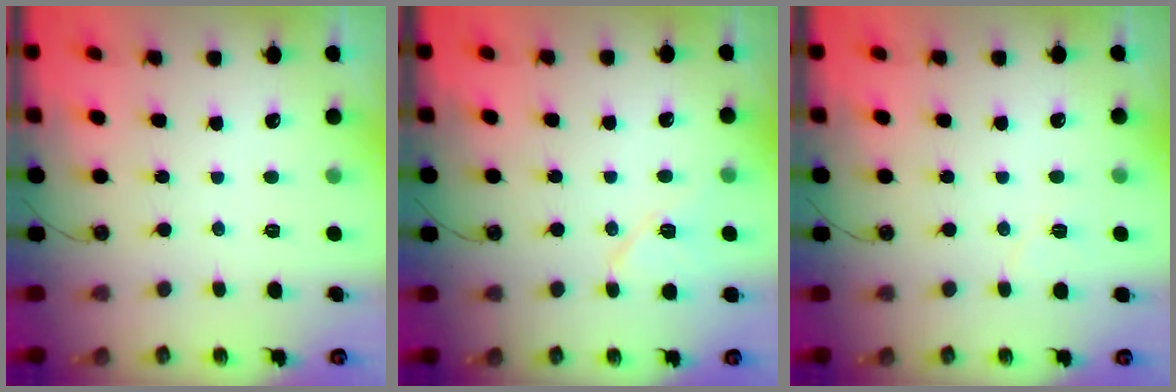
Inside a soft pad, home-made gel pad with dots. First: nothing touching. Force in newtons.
{"total": 8.9, "press": 8.9, "slide": 0.9}
{"total": 4.2, "press": 3.7, "slide": 1.9}